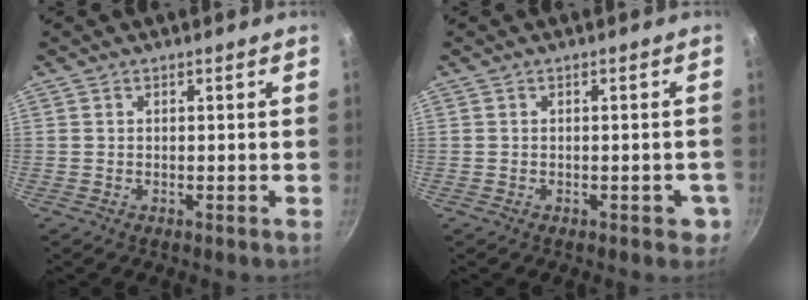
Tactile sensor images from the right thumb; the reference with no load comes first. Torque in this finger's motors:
{"motor_torque": [-0.21, 0.07, -0.24, 0.08, -0.02]}